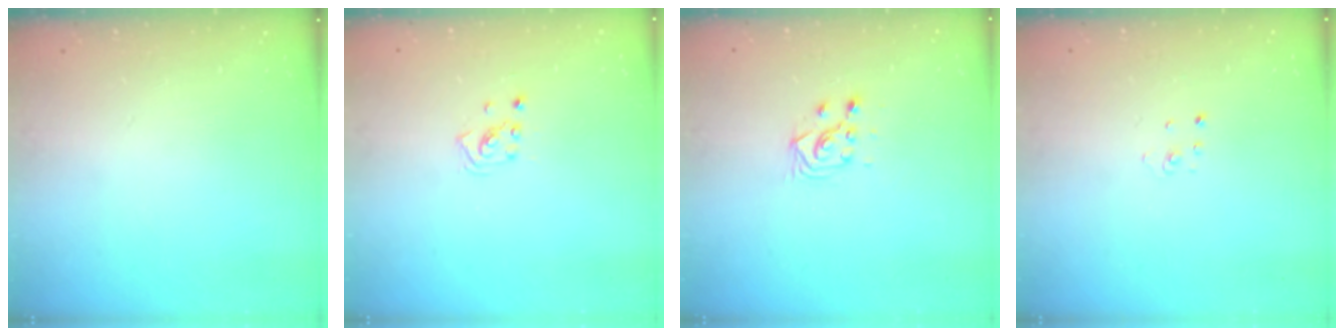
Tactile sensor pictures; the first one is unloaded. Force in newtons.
{"total": 1.9, "press": 1.9, "slide": 0.1}
{"total": 3.5, "press": 3.4, "slide": 0.9}
{"total": 1.5, "press": 1.5, "slide": 0.1}